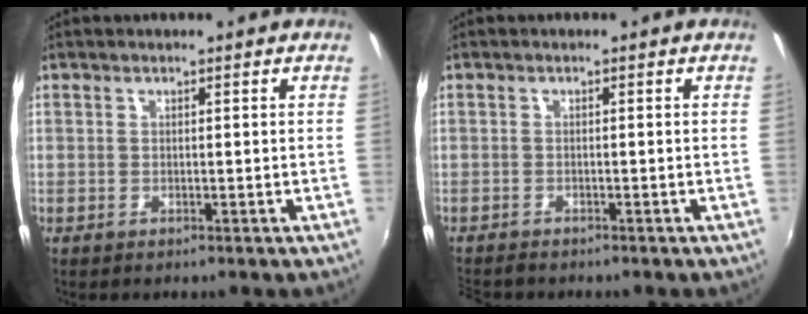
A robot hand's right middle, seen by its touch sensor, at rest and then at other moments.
{"total": 3.3, "force": [-3.1, 0.7, 0.9], "torque": [-0.029, -0.019, -0.058]}